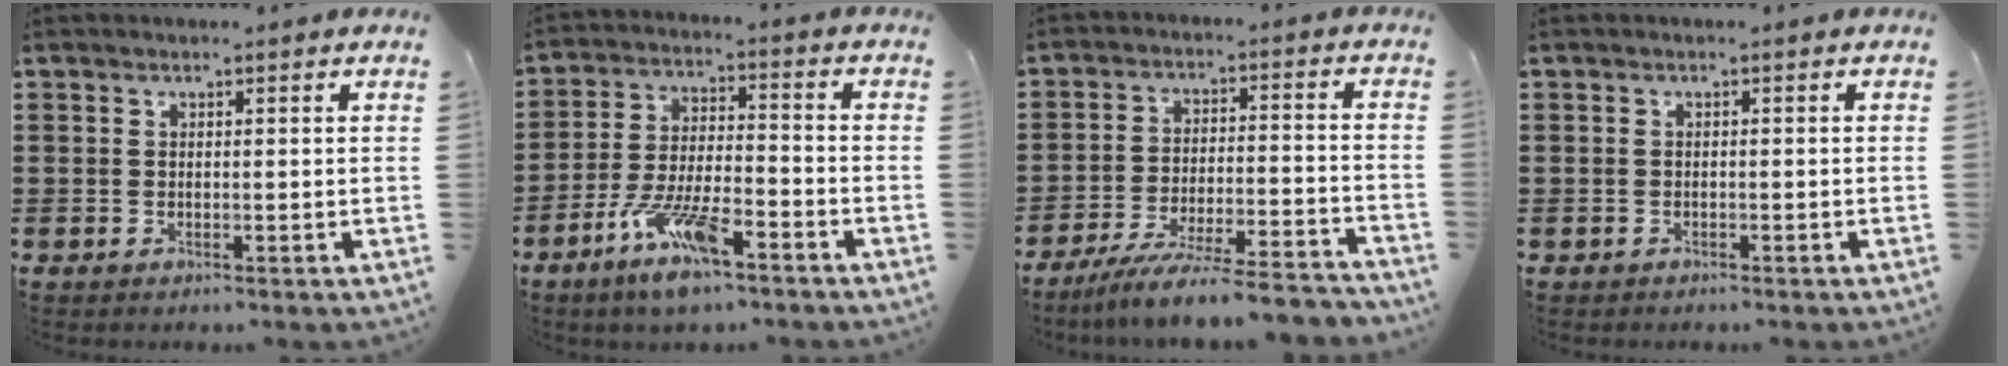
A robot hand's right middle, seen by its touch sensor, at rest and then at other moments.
{"total": 10.2, "force": [-6.4, 2.4, 7.6], "torque": [-0.163, -0.005, -0.121]}
{"total": 8.4, "force": [-7.7, 0.0, 3.4], "torque": [-0.062, 0.001, -0.148]}
{"total": 0.7, "force": [-0.7, 0.3, 0.0], "torque": [-0.001, 0.003, -0.015]}